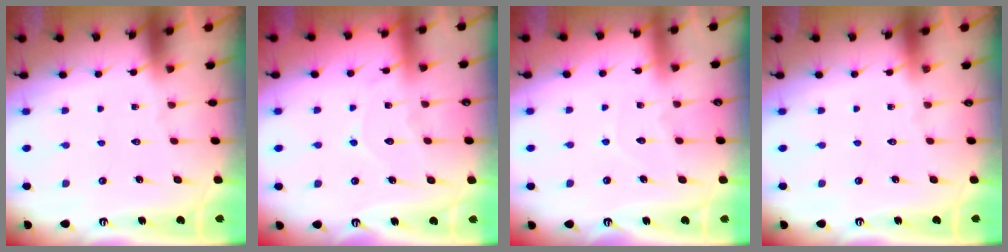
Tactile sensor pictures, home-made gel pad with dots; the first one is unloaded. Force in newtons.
{"total": 7.2, "press": 7.1, "slide": 0.8}
{"total": 4.8, "press": 4.8, "slide": 0.1}
{"total": 0.0}